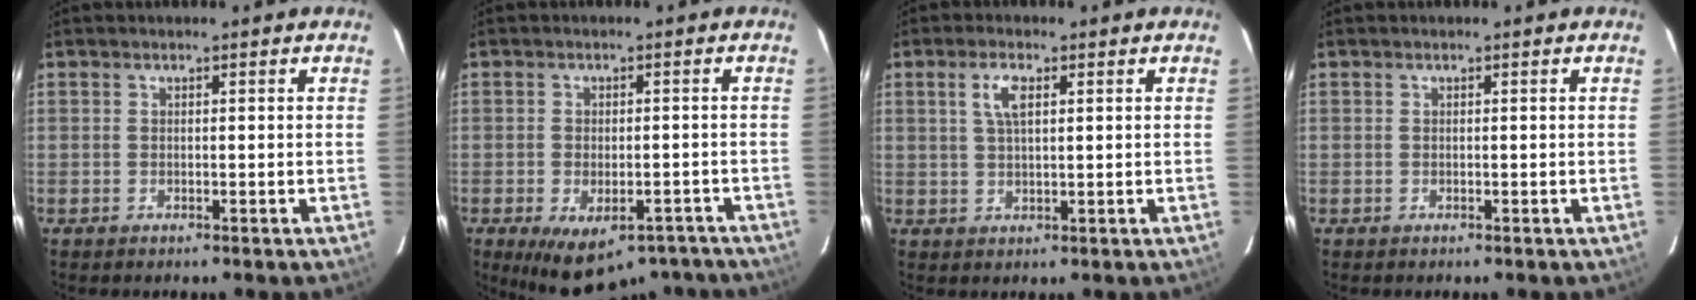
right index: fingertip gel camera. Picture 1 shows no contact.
{"total": 14.7, "force": [-10.3, 7.1, 7.7], "torque": [-0.138, -0.012, -0.128]}
{"total": 4.0, "force": [1.5, 1.4, 3.4], "torque": [-0.065, 0.006, 0.029]}
{"total": 0.0}